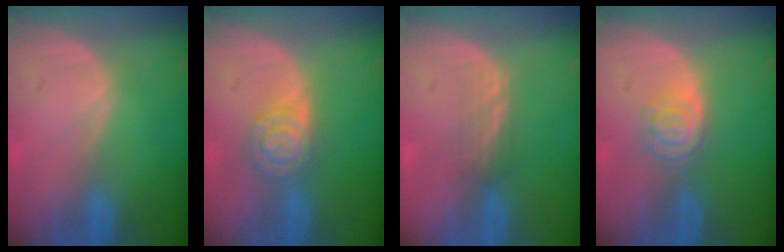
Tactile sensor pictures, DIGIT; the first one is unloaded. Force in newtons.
{"total": 5.5, "press": 5.5, "slide": 0.2}
{"total": 2.4, "press": 2.3, "slide": 0.5}
{"total": 4.1, "press": 3.8, "slide": 1.5}